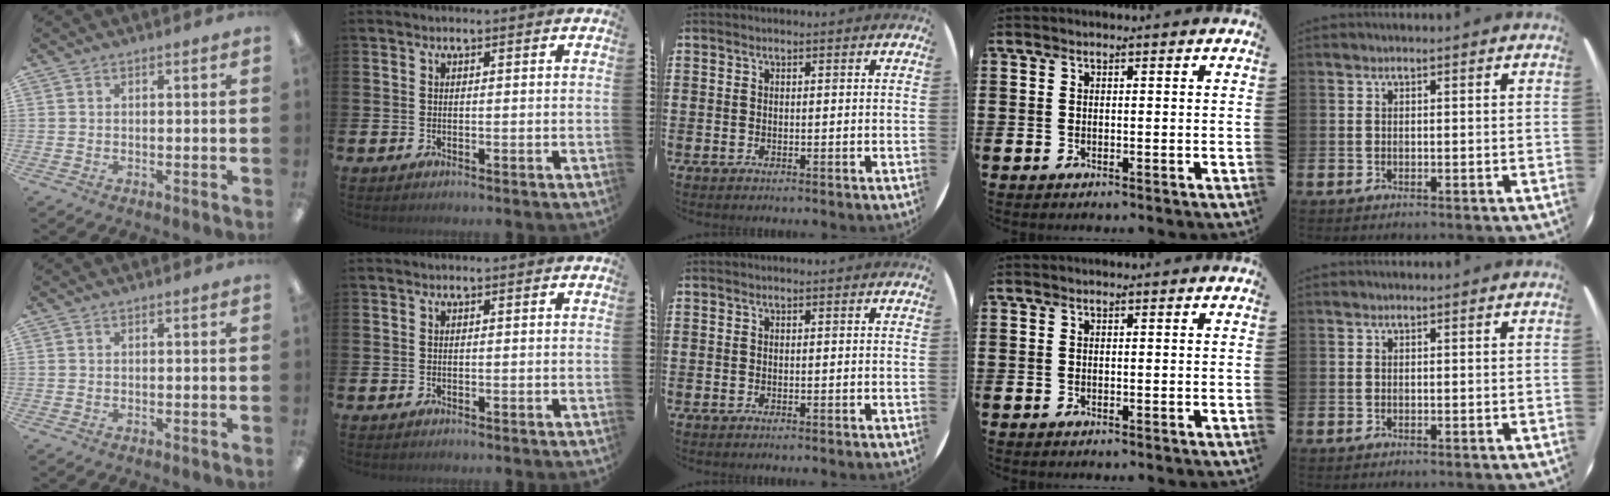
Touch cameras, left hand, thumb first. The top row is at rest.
{}